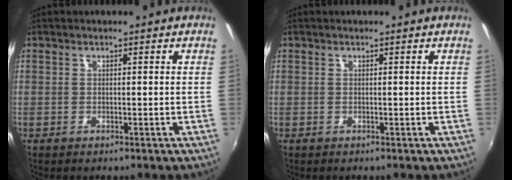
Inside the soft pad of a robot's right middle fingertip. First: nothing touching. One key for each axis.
{"total": 0.0}